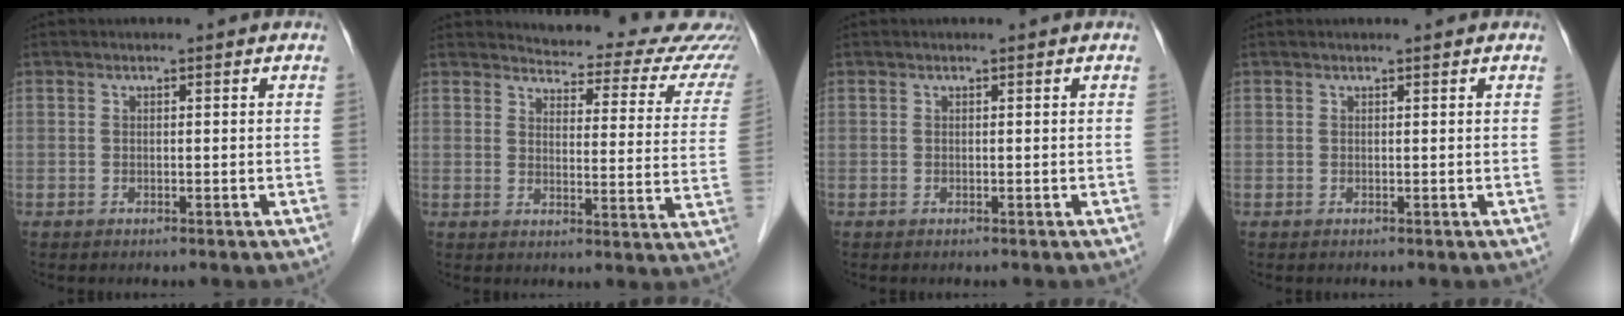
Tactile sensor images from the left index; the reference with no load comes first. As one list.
[{"total": 18.4, "force": [17.8, 3.4, 3.0], "torque": [-0.005, -0.086, 0.173]}, {"total": 0.0}, {"total": 0.9, "force": [0.8, 0.0, 0.3], "torque": [-0.007, 0.007, 0.013]}]